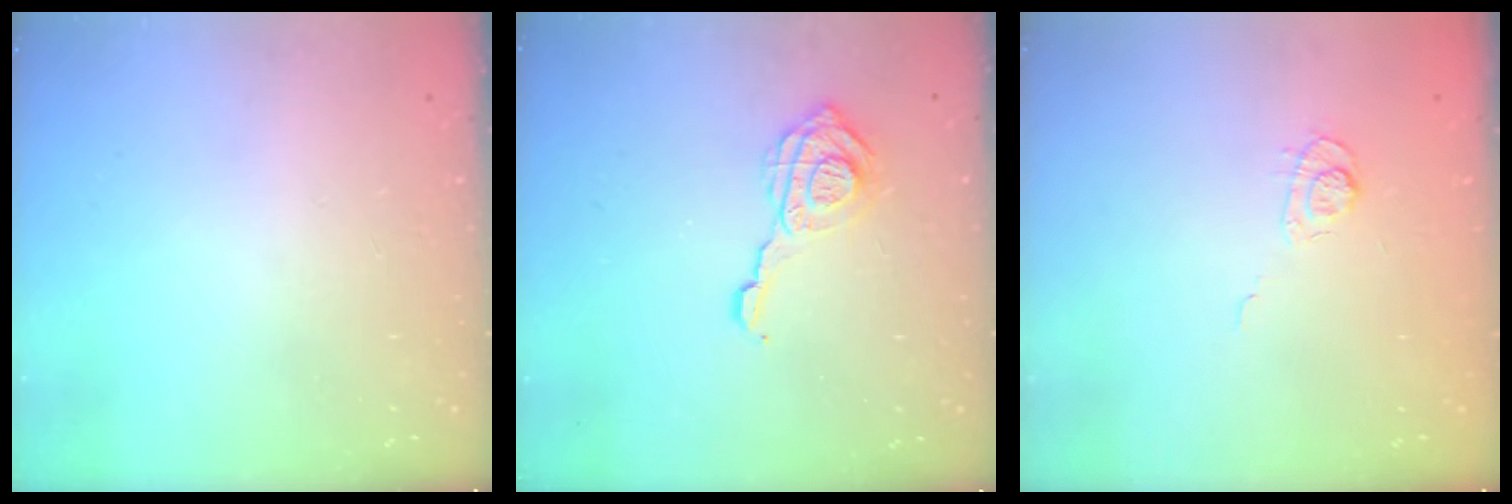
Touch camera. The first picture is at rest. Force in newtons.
{"total": 11.6, "press": 11.6, "slide": 0.8}
{"total": 3.5, "press": 3.1, "slide": 1.7}